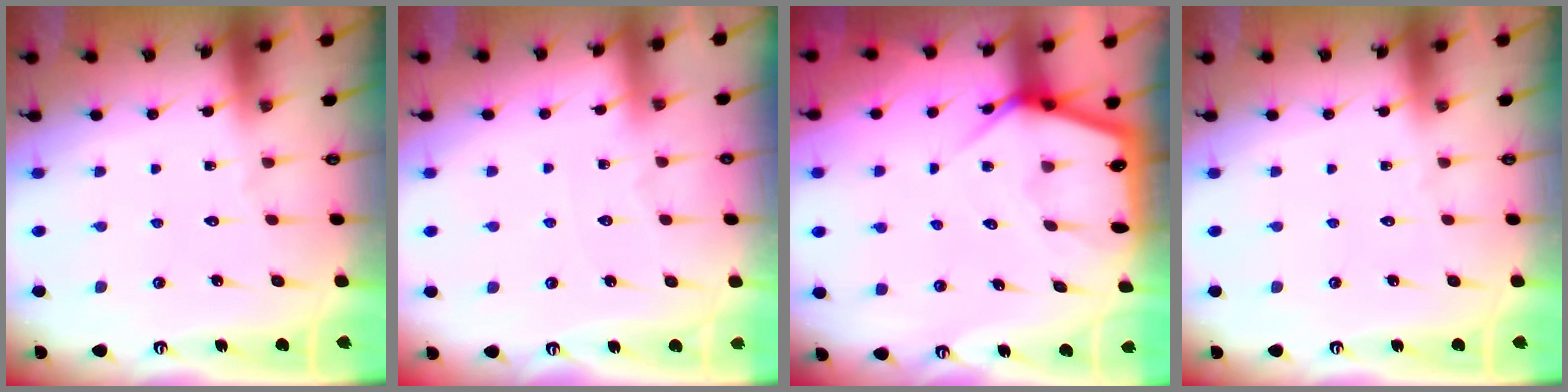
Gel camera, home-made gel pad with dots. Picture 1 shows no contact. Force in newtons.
{"total": 2.8, "press": 2.8, "slide": 0.5}
{"total": 6.4, "press": 6.3, "slide": 0.4}
{"total": 0.0}